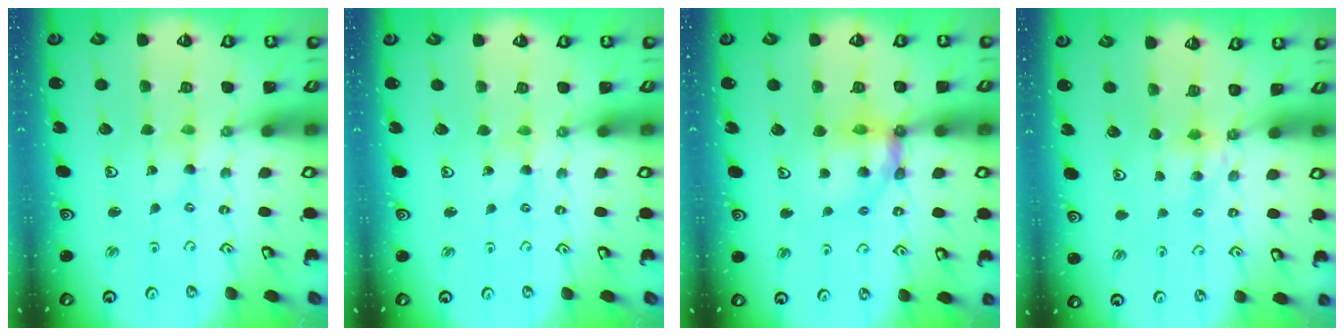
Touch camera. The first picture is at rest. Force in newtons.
{"total": 0.0}
{"total": 11.4, "press": 11.4, "slide": 1.4}
{"total": 4.5, "press": 4.5, "slide": 0.4}